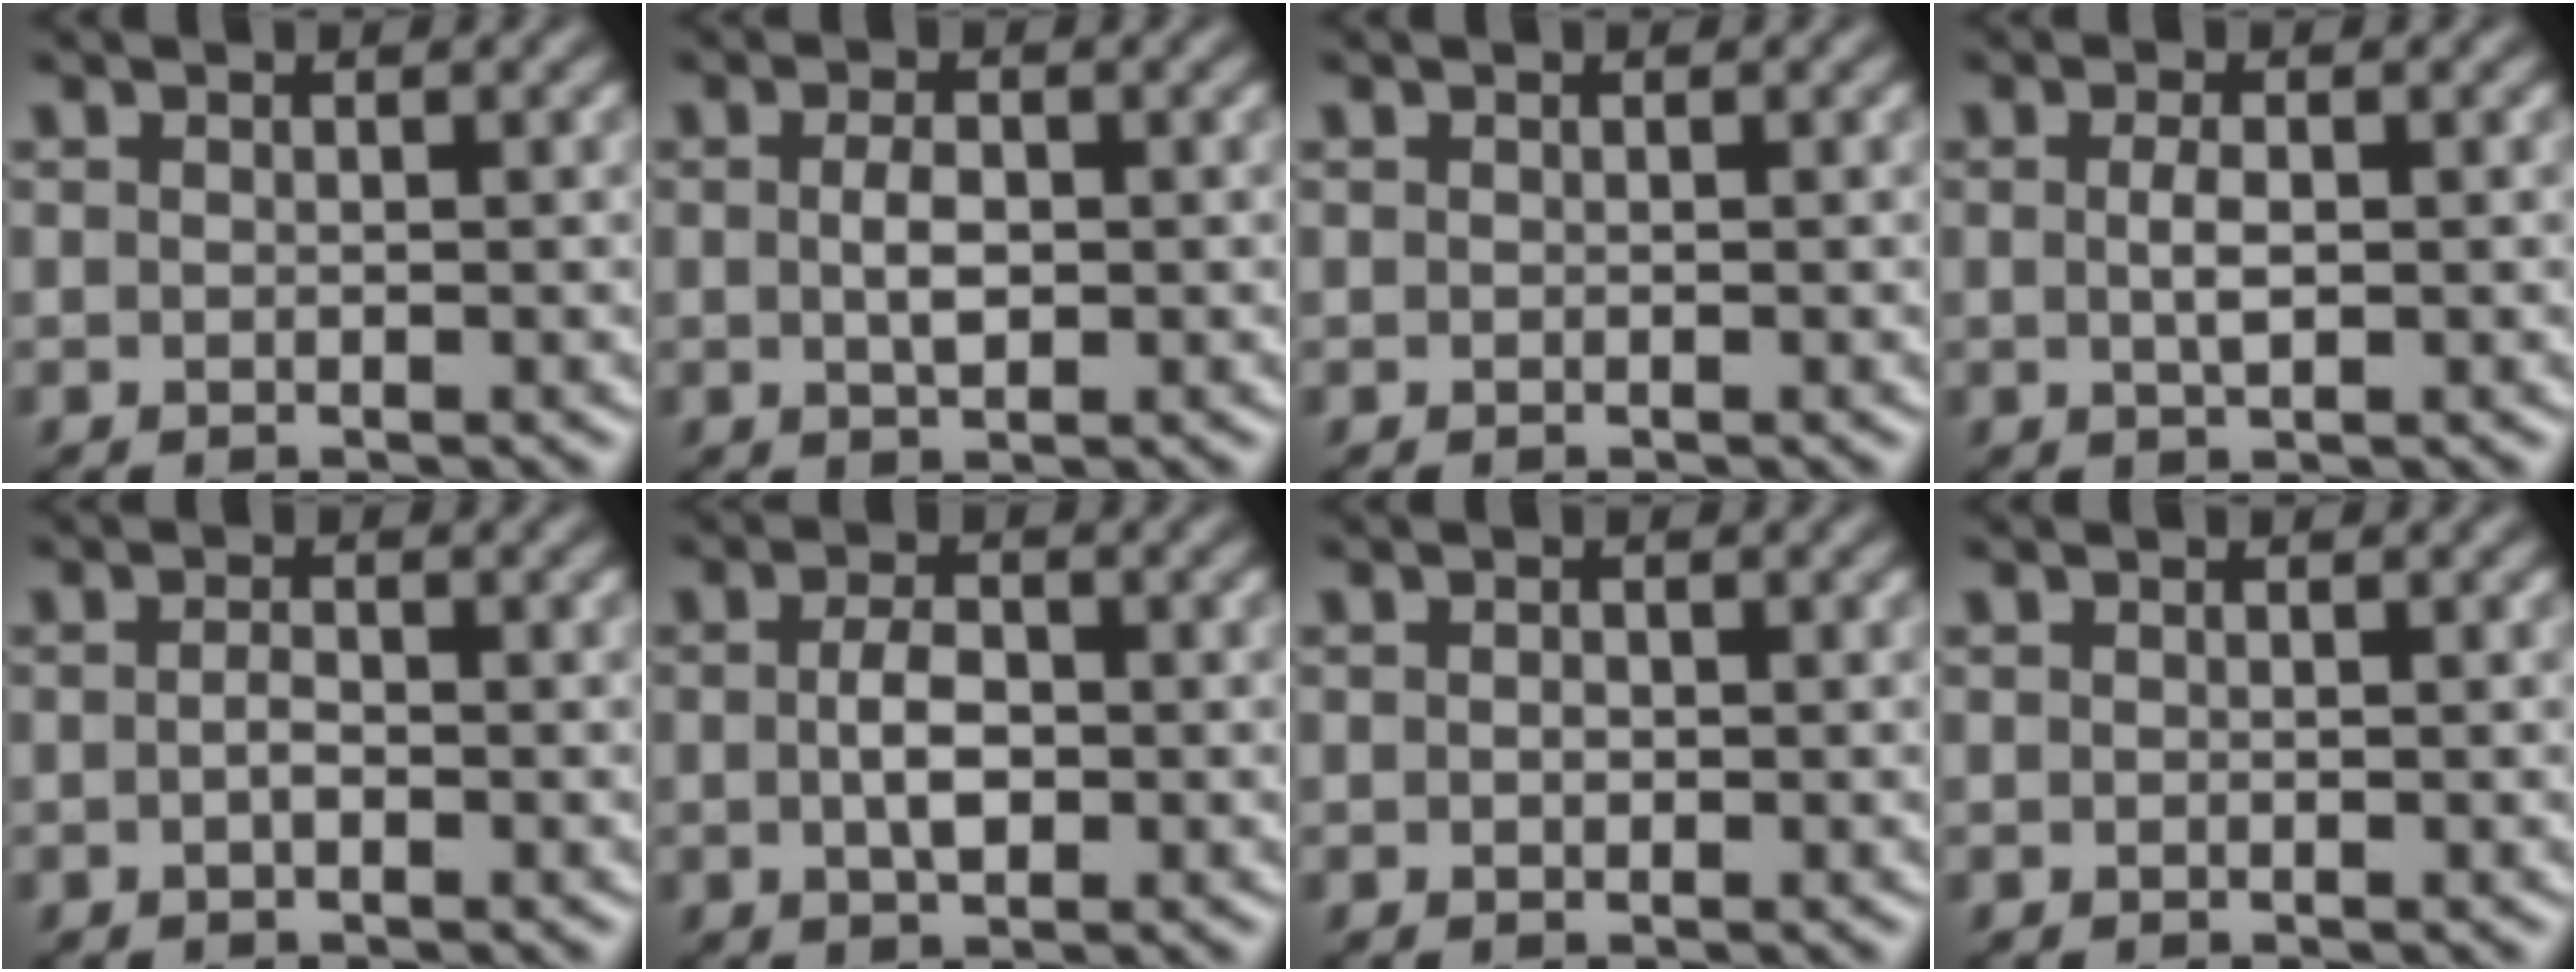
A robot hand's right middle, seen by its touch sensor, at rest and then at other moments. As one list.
[{"total": 2.1, "force": [0.0, 1.1, 1.8], "torque": [-0.040, -0.001, 0.001]}, {"total": 0.0}, {"total": 1.8, "force": [0.1, 0.6, 1.7], "torque": [-0.036, 0.001, 0.001]}, {"total": 1.1, "force": [-0.3, 0.4, 0.9], "torque": [-0.021, 0.000, -0.007]}, {"total": 2.8, "force": [-0.1, 1.5, 2.4], "torque": [-0.049, -0.001, -0.004]}, {"total": 0.6, "force": [0.0, 0.4, 0.5], "torque": [-0.008, -0.001, -0.001]}, {"total": 0.0}]